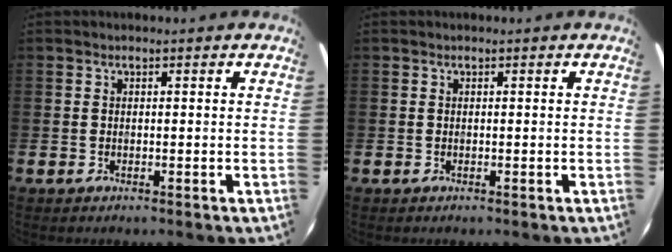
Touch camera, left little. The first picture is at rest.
{"total": 0.0}